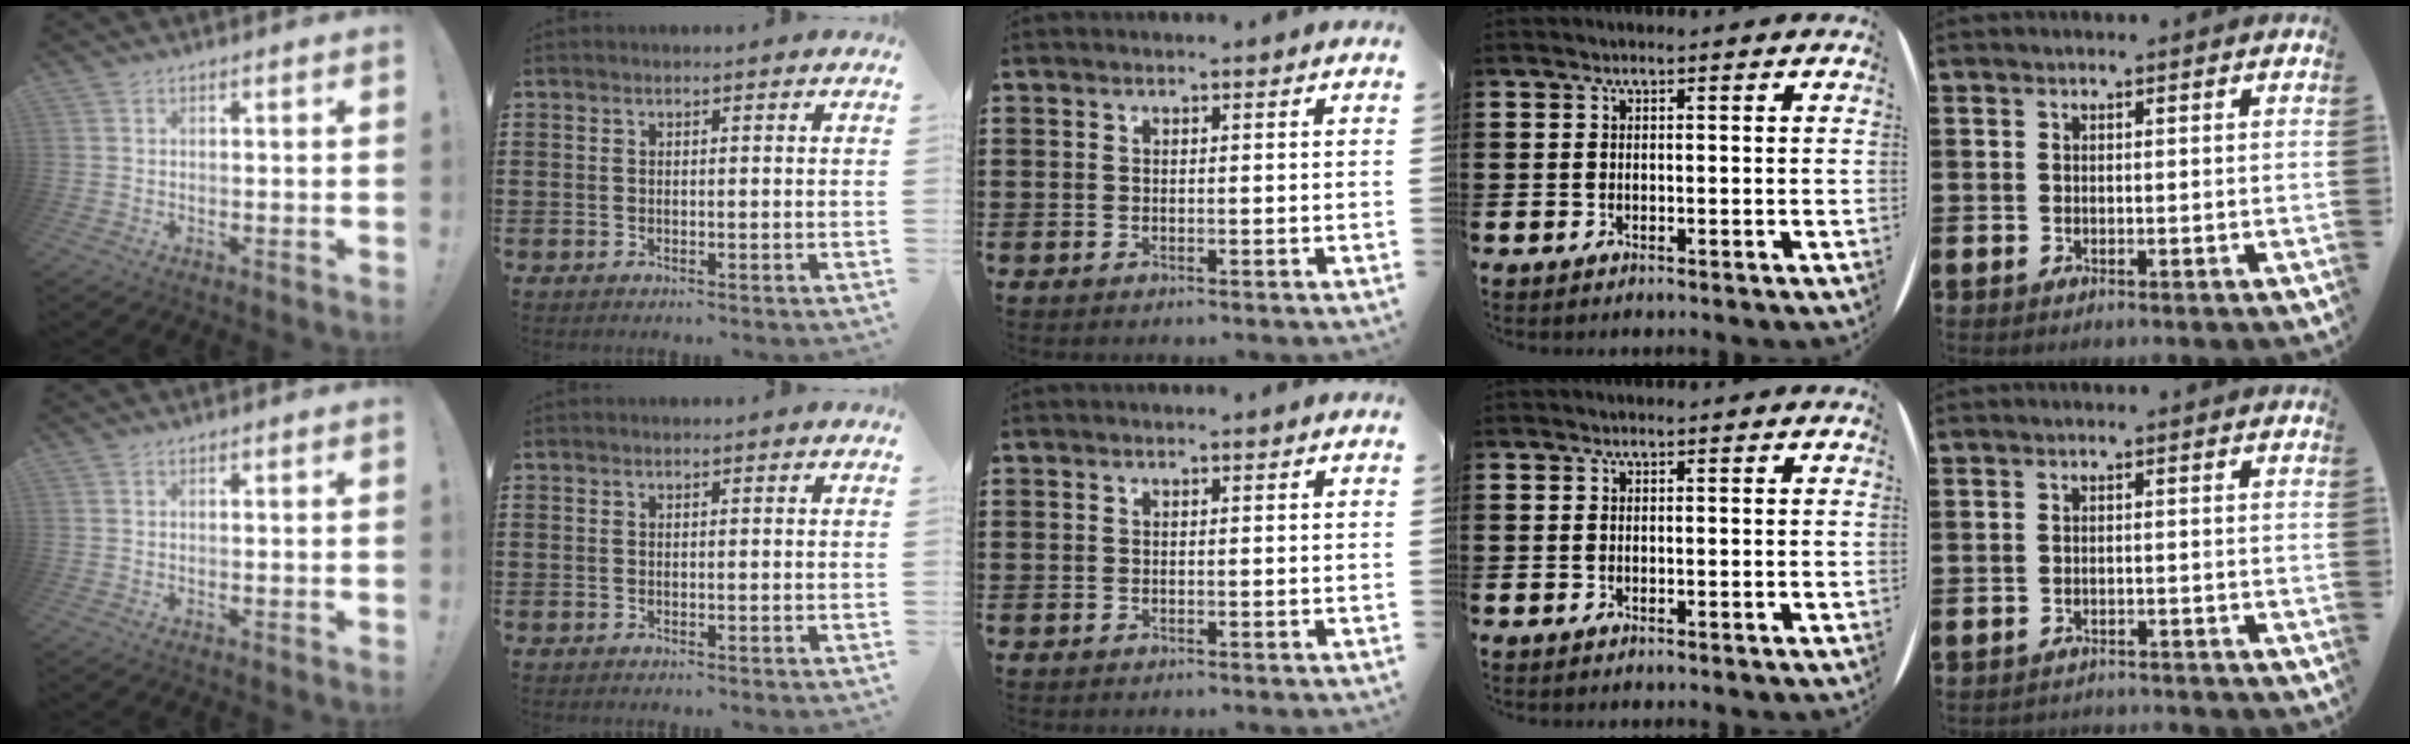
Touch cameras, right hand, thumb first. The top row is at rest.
{"little": {"total": 1.3, "force": [-1.3, 0.0, -0.1], "torque": [-0.003, 0.002, -0.028]}}